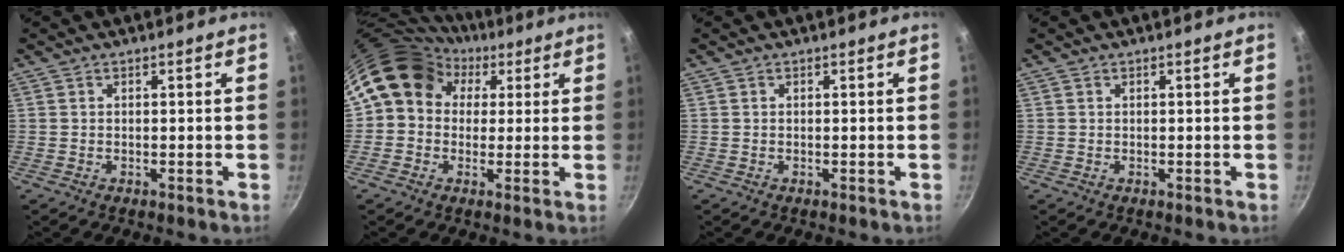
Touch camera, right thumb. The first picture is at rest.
{"total": 12.5, "force": [4.2, 10.3, 5.7], "torque": [-0.067, 0.017, 0.055]}
{"total": 0.0}
{"total": 0.0}